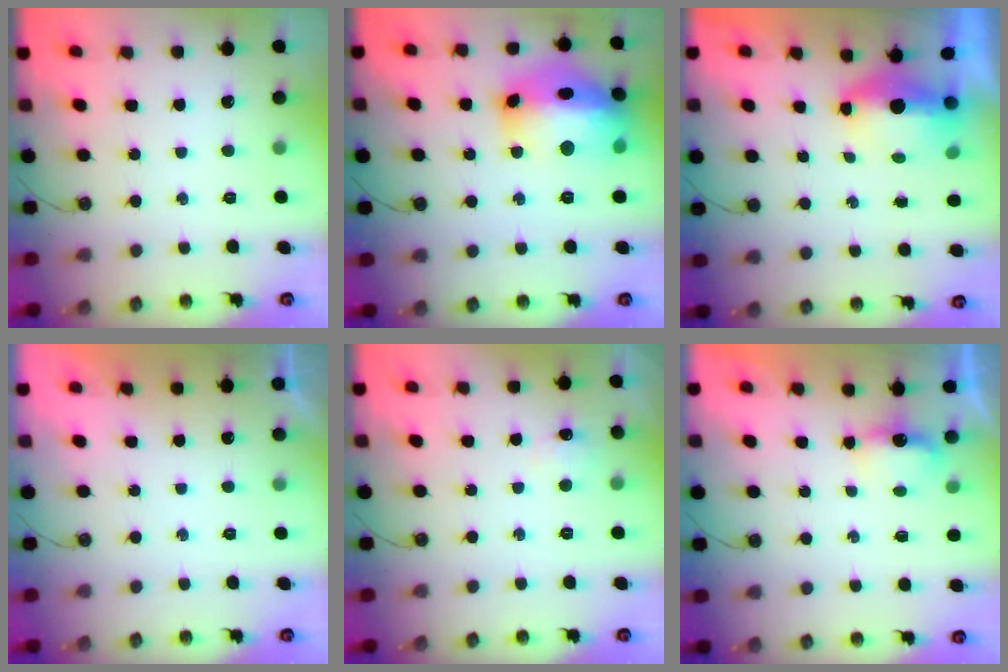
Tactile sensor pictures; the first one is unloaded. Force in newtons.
{"total": 21.8, "press": 21.7, "slide": 2.2}
{"total": 6.4, "press": 6.3, "slide": 1.3}
{"total": 0.0}
{"total": 6.4, "press": 6.3, "slide": 0.9}
{"total": 3.5, "press": 3.3, "slide": 1.0}